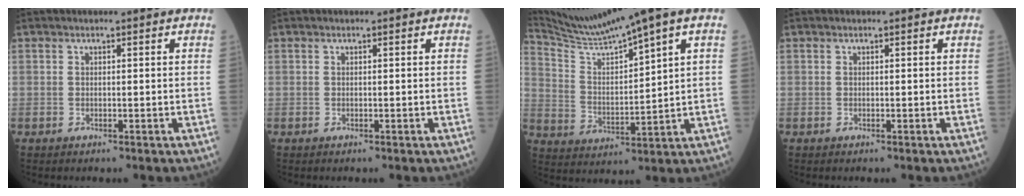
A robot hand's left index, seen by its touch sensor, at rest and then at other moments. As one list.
[{"total": 0.0}, {"total": 11.8, "force": [9.9, -1.6, 6.3], "torque": [-0.125, 0.009, 0.189]}, {"total": 0.0}]